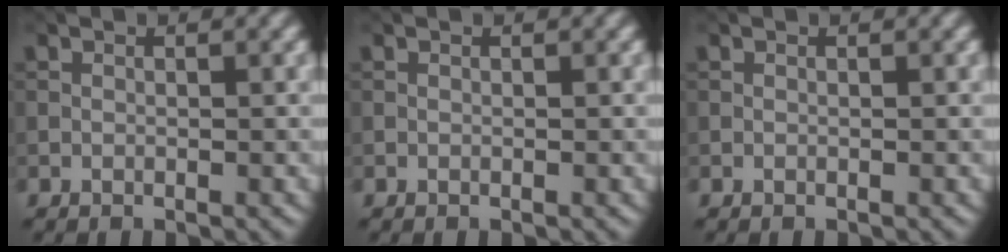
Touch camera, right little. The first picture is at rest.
{"total": 0.0}
{"total": 0.0}